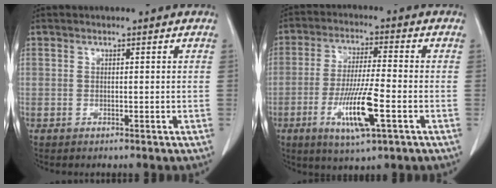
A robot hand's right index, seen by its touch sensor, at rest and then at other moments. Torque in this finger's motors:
{"motor_torque": [1.71, -0.43, 0.60, 0.21]}